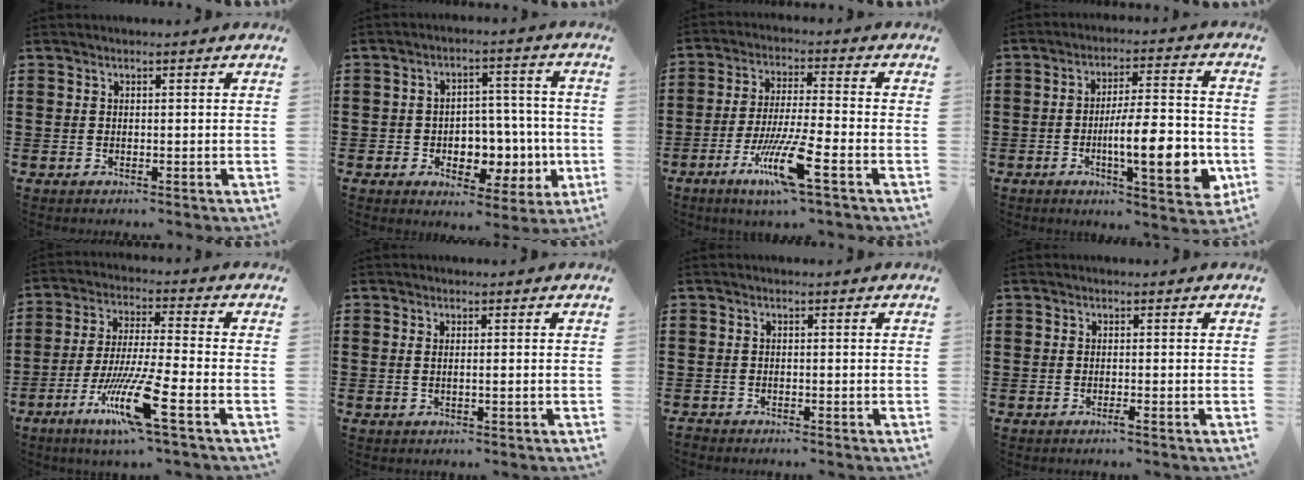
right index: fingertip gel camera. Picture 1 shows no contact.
{"total": 6.4, "force": [-1.2, 5.4, 3.1], "torque": [-0.047, 0.004, -0.021]}
{"total": 10.4, "force": [-5.3, 1.2, 8.9], "torque": [-0.181, -0.007, -0.099]}
{"total": 11.7, "force": [-3.4, 2.9, 10.8], "torque": [-0.157, -0.005, -0.059]}
{"total": 11.8, "force": [-6.0, 1.0, 10.2], "torque": [-0.219, -0.011, -0.116]}
{"total": 0.9, "force": [0.0, 0.0, 0.9], "torque": [-0.016, -0.003, 0.000]}
{"total": 0.8, "force": [-0.7, 0.2, -0.2], "torque": [0.002, 0.003, -0.017]}
{"total": 1.0, "force": [-0.5, -0.1, 0.8], "torque": [-0.015, -0.004, -0.010]}